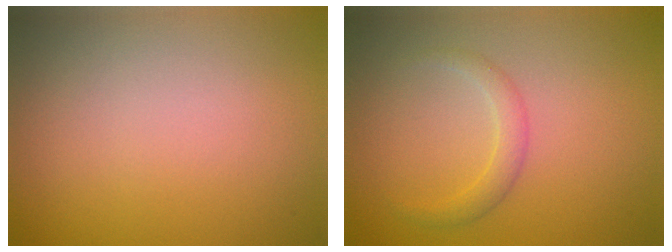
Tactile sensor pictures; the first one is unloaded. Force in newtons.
{"total": 1.5, "press": 1.5, "slide": 0.1}